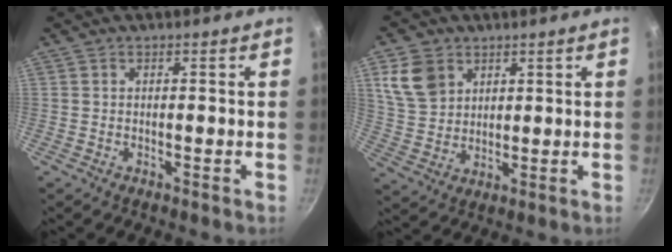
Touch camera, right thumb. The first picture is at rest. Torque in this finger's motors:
{"motor_torque": [-0.28, 0.39, 0.13, -0.10, 0.11]}